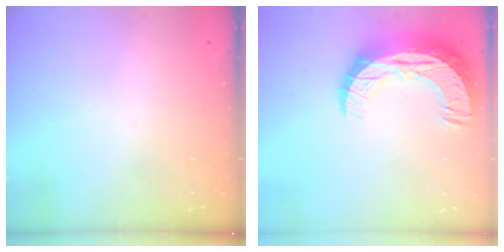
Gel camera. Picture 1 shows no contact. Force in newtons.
{"total": 16.4, "press": 16.4, "slide": 1.0}